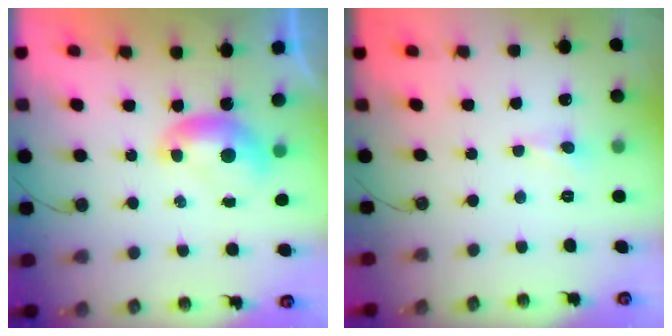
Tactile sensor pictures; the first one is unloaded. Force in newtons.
{"total": 1.9, "press": 1.8, "slide": 0.6}